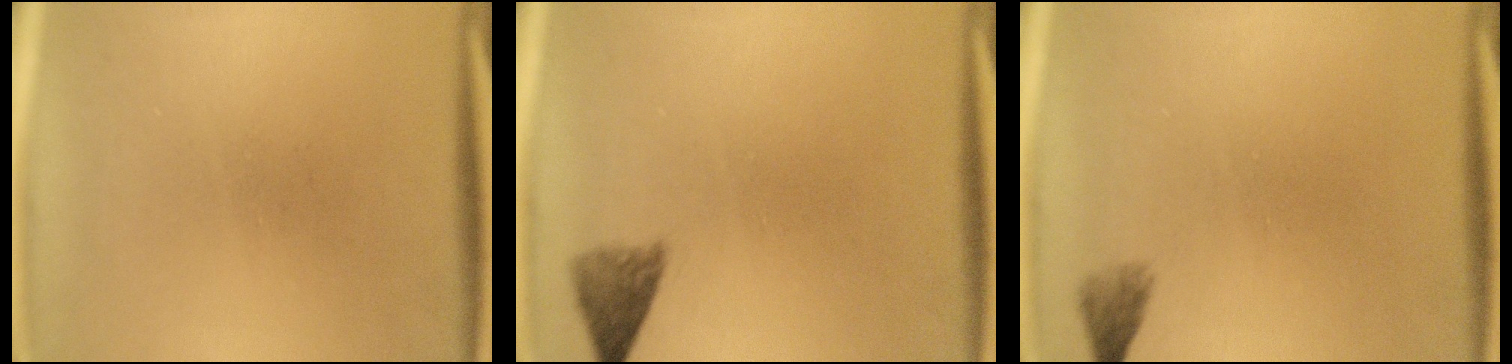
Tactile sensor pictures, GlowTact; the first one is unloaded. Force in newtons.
{"total": 2.8}
{"total": 1.5}